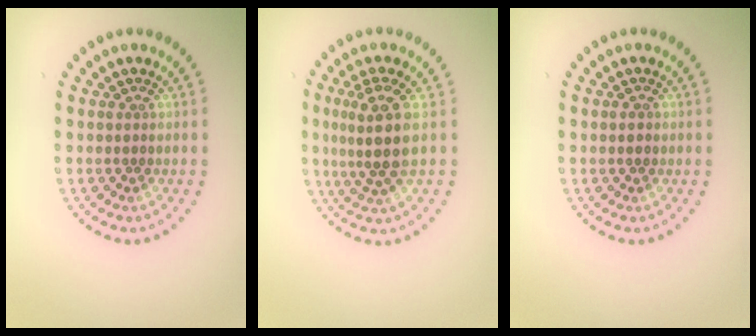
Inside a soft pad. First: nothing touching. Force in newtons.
{"total": 3.8, "press": 3.0, "slide": 2.3}
{"total": 1.2, "press": 1.2, "slide": 0.1}